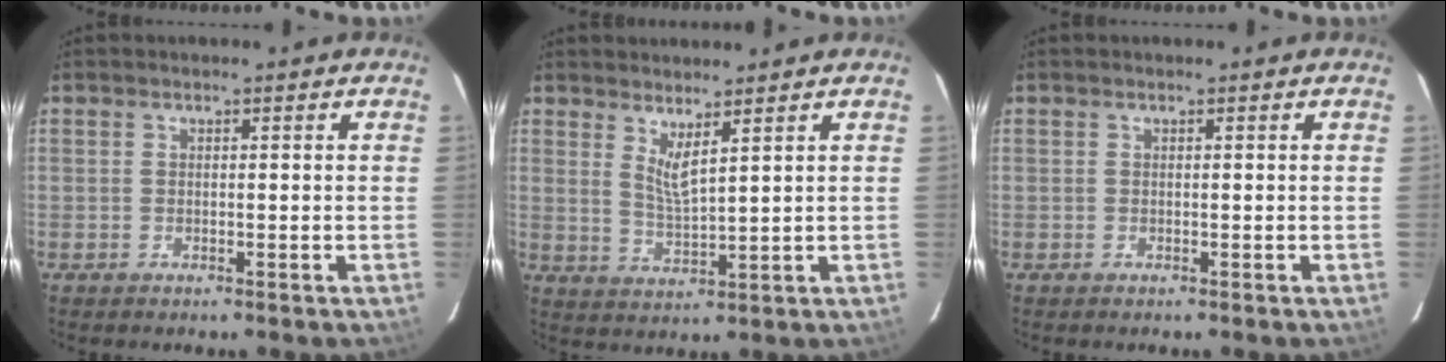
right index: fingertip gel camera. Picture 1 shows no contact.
{"total": 4.3, "force": [3.1, 0.2, 3.0], "torque": [-0.055, -0.013, 0.055]}
{"total": 0.0}